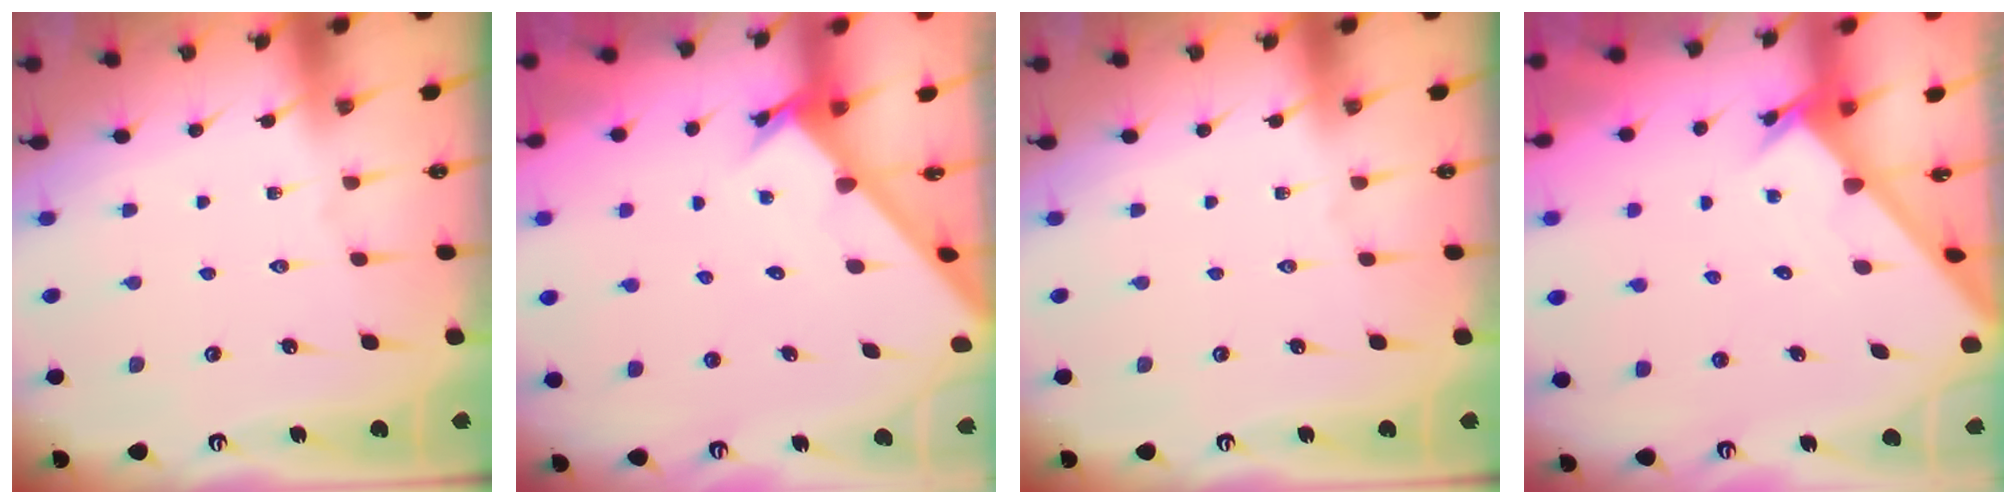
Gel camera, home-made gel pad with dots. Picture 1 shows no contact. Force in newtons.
{"total": 2.5, "press": 2.5, "slide": 0.3}
{"total": 0.0}
{"total": 2.4, "press": 2.4, "slide": 0.2}